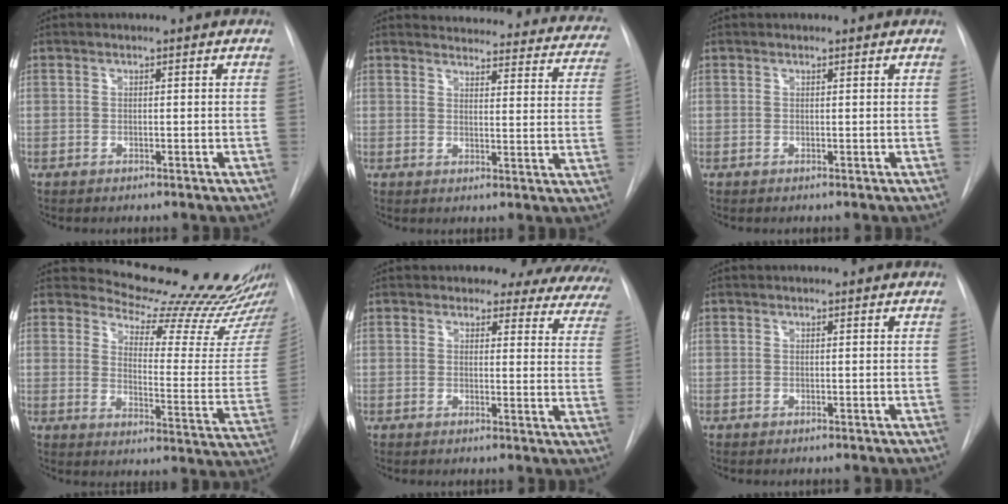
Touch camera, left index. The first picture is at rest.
{"total": 23.6, "force": [22.3, 5.7, 5.3], "torque": [-0.056, -0.075, 0.234]}
{"total": 0.0}
{"total": 19.4, "force": [18.2, 3.0, 5.9], "torque": [-0.070, -0.120, 0.212]}
{"total": 15.2, "force": [13.7, 5.2, 3.9], "torque": [-0.020, -0.064, 0.122]}
{"total": 1.1, "force": [1.1, 0.2, 0.3], "torque": [-0.009, 0.010, 0.007]}